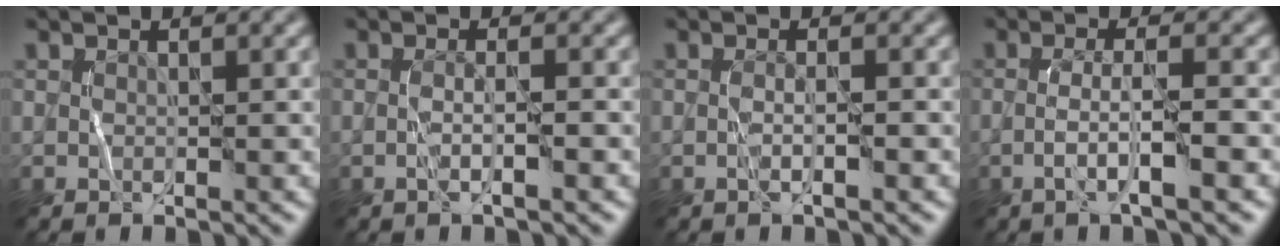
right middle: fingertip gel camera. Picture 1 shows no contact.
{"total": 1.4, "force": [-0.4, 0.2, 1.4], "torque": [-0.024, 0.006, -0.012]}
{"total": 1.1, "force": [-0.3, 0.2, 1.1], "torque": [-0.019, 0.005, -0.010]}
{"total": 3.1, "force": [-1.4, 0.2, 2.8], "torque": [-0.054, 0.012, -0.033]}